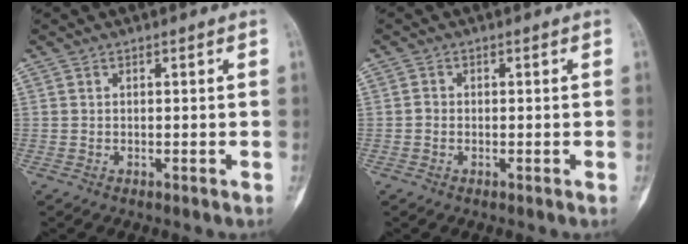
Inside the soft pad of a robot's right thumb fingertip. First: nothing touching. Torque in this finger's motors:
{"motor_torque": [0.33, 0.01, 0.15, -0.04, 0.08]}